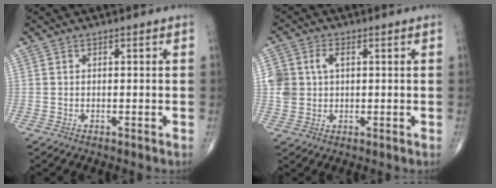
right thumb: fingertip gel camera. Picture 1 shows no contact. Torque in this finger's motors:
{"motor_torque": [-0.17, 0.24, 0.65, 0.10, 0.01]}